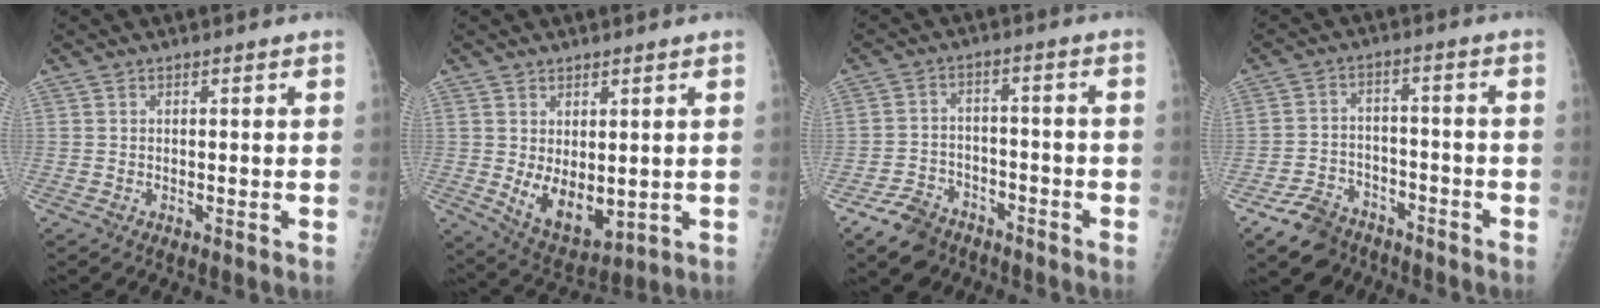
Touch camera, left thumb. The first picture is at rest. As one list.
[{"total": 8.5, "force": [0.2, 4.9, 6.9], "torque": [-0.093, -0.021, 0.026]}, {"total": 8.9, "force": [-6.5, 5.5, 2.6], "torque": [-0.033, 0.043, -0.109]}, {"total": 10.4, "force": [-7.7, 6.3, 2.9], "torque": [-0.038, 0.052, -0.125]}]